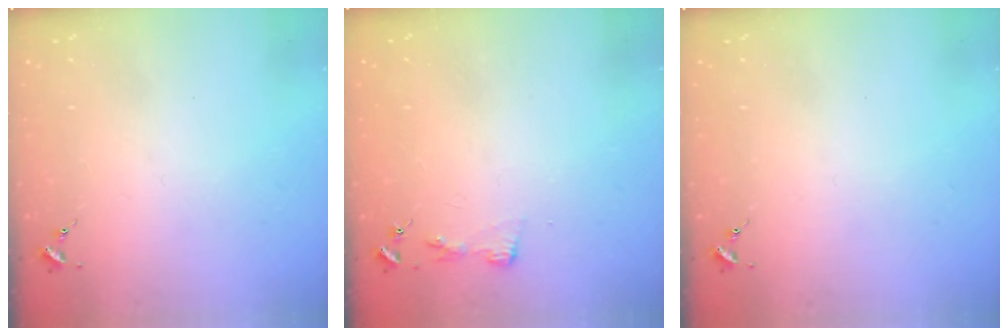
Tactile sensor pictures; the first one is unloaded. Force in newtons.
{"total": 3.1, "press": 3.1, "slide": 0.4}
{"total": 0.0}